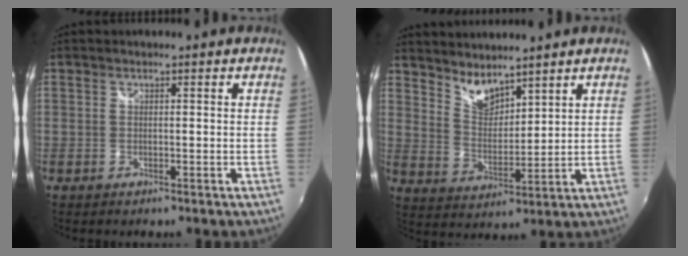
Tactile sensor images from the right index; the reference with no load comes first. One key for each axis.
{"total": 6.6, "fx": 5.6, "fy": 2.1, "fz": 2.6, "tx": -0.039, "ty": -0.005, "tz": 0.108}